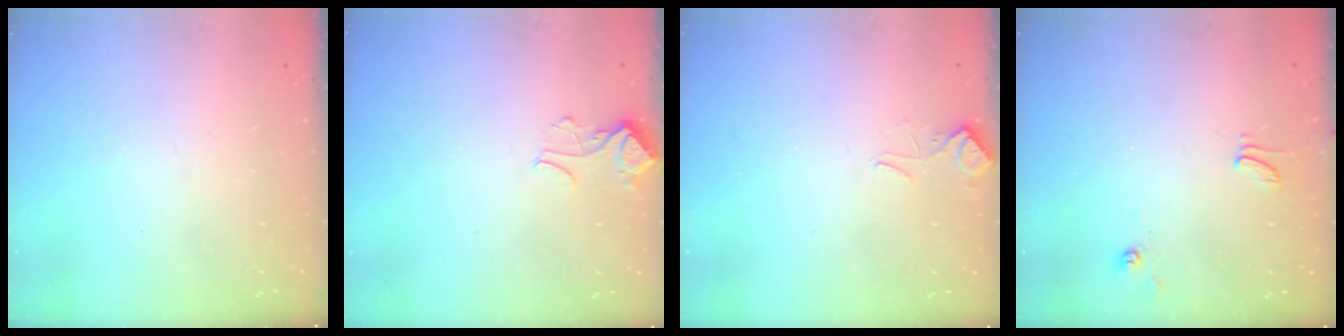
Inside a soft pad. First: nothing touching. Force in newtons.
{"total": 2.1, "press": 2.1, "slide": 0.5}
{"total": 3.2, "press": 3.1, "slide": 0.7}
{"total": 0.8, "press": 0.6, "slide": 0.4}